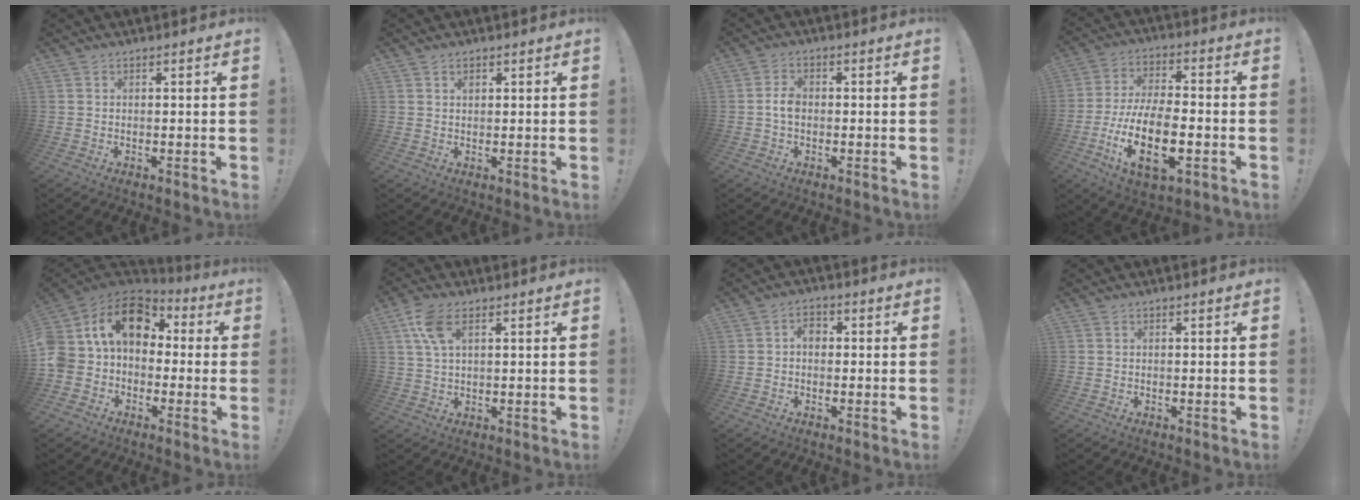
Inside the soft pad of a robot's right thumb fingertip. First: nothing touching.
{"total": 1.0, "force": [0.7, 0.7, 0.3], "torque": [0.004, -0.004, 0.011]}
{"total": 3.7, "force": [-0.6, 2.1, 2.9], "torque": [-0.052, 0.005, -0.013]}
{"total": 17.9, "force": [-5.9, 7.6, 15.2], "torque": [-0.292, 0.009, -0.098]}
{"total": 15.3, "force": [3.3, 11.2, 9.8], "torque": [-0.175, 0.005, 0.057]}
{"total": 7.5, "force": [3.2, 3.3, 5.9], "torque": [-0.118, -0.001, 0.060]}
{"total": 3.8, "force": [0.1, 2.6, 2.8], "torque": [-0.050, 0.010, 0.000]}
{"total": 0.0}